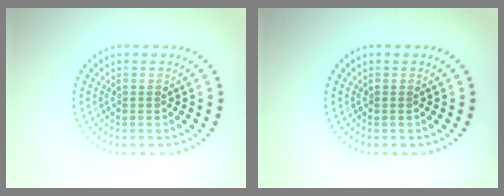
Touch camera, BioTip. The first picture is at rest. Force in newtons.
{"total": 0.0}